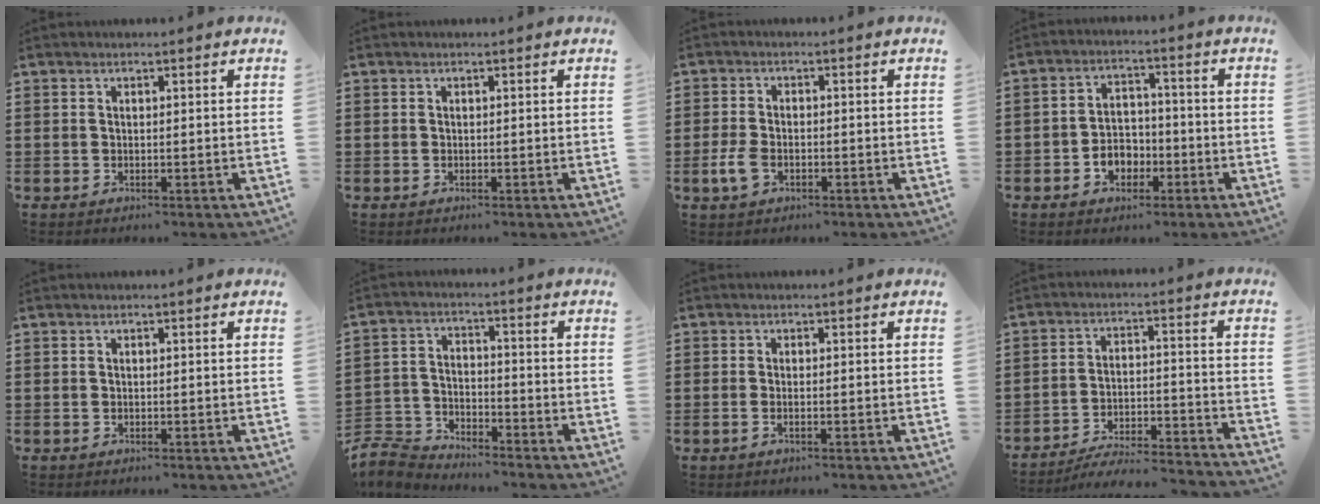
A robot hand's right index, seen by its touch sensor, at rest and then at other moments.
{"total": 0.0}
{"total": 3.7, "force": [-1.3, 2.1, 2.8], "torque": [-0.077, -0.010, -0.029]}
{"total": 4.5, "force": [-2.0, 3.4, 2.1], "torque": [-0.037, 0.002, -0.040]}
{"total": 0.0}
{"total": 5.6, "force": [-5.5, 1.1, 0.5], "torque": [-0.037, -0.003, -0.117]}
{"total": 0.7, "force": [-0.3, 0.0, 0.6], "torque": [-0.011, -0.004, -0.006]}
{"total": 6.1, "force": [-5.7, 0.3, 2.0], "torque": [-0.039, -0.004, -0.113]}